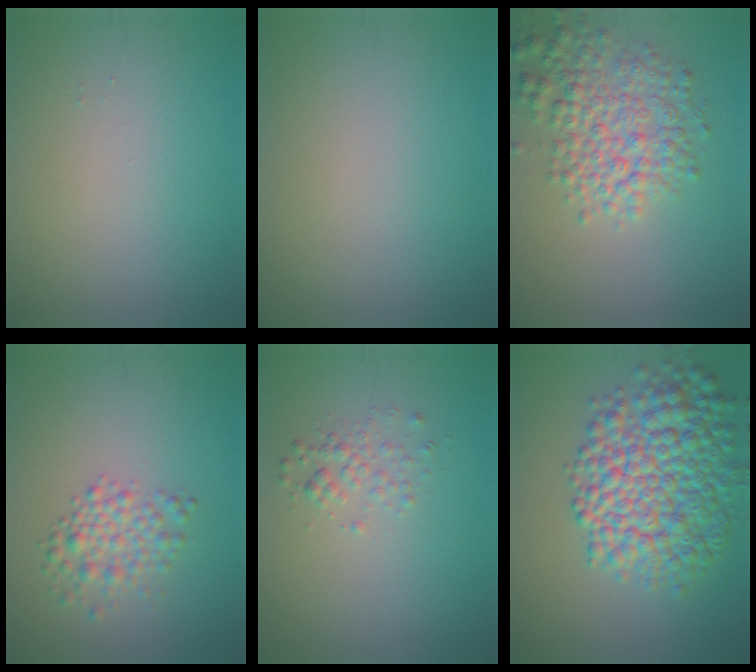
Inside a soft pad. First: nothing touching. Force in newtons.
{"total": 0.0}
{"total": 5.5, "press": 5.5, "slide": 0.2}
{"total": 2.9, "press": 2.9, "slide": 0.1}
{"total": 1.5, "press": 1.5, "slide": 0.1}
{"total": 9.7, "press": 9.7, "slide": 0.2}